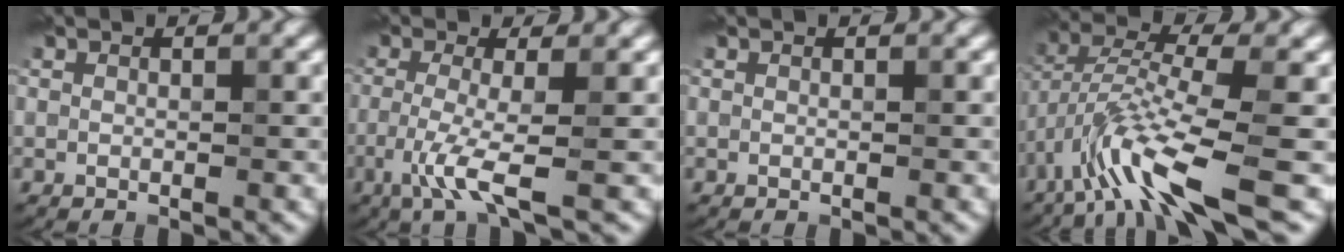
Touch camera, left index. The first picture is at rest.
{"total": 3.8, "force": [-1.5, 0.4, 3.5], "torque": [-0.079, -0.006, -0.039]}
{"total": 0.0}
{"total": 8.8, "force": [-4.8, 1.7, 7.2], "torque": [-0.142, 0.003, -0.095]}